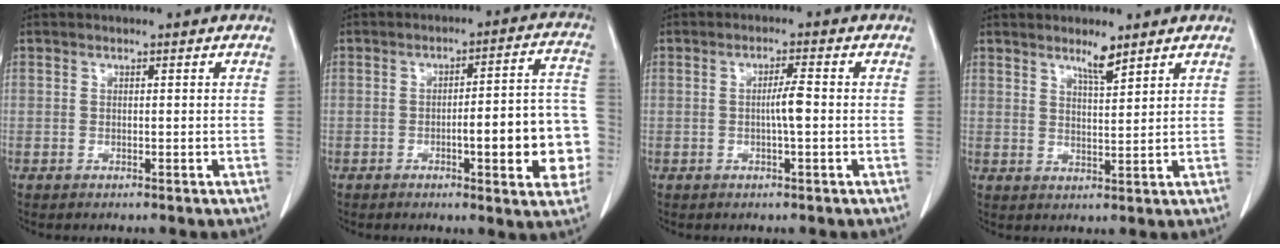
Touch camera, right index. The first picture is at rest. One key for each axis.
{"total": 12.9, "fx": -2.9, "fy": 2.6, "fz": 12.3, "tx": -0.139, "ty": 0.026, "tz": -0.034}
{"total": 3.0, "fx": -0.3, "fy": 0.0, "fz": 3.0, "tx": -0.053, "ty": 0.000, "tz": -0.006}
{"total": 3.5, "fx": 2.8, "fy": 0.3, "fz": 2.1, "tx": -0.039, "ty": -0.005, "tz": 0.050}